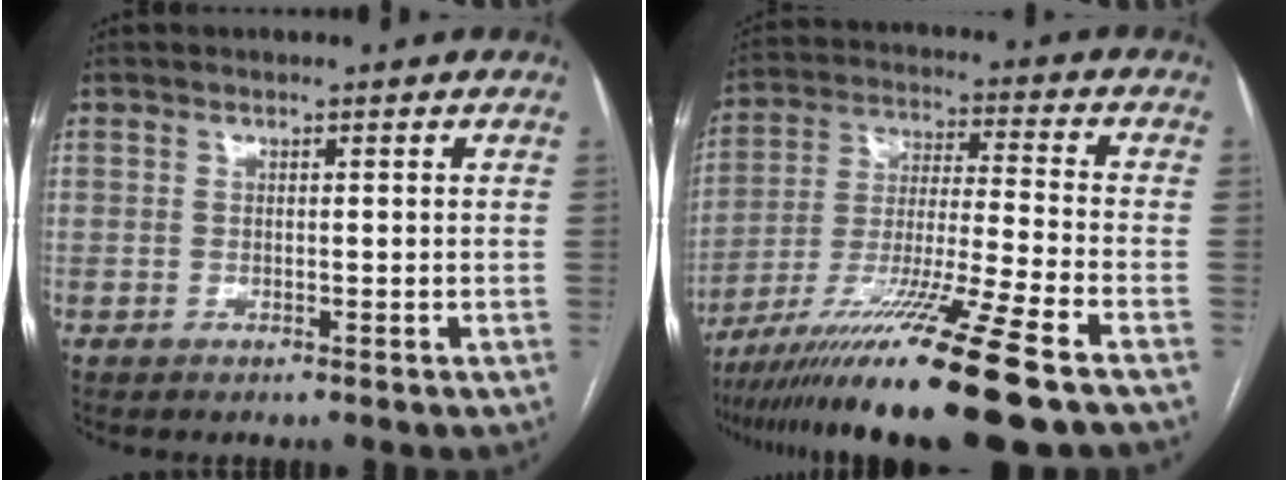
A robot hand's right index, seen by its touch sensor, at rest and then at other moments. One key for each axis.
{"total": 18.2, "fx": -13.0, "fy": -2.2, "fz": 12.5, "tx": -0.231, "ty": -0.038, "tz": -0.232}